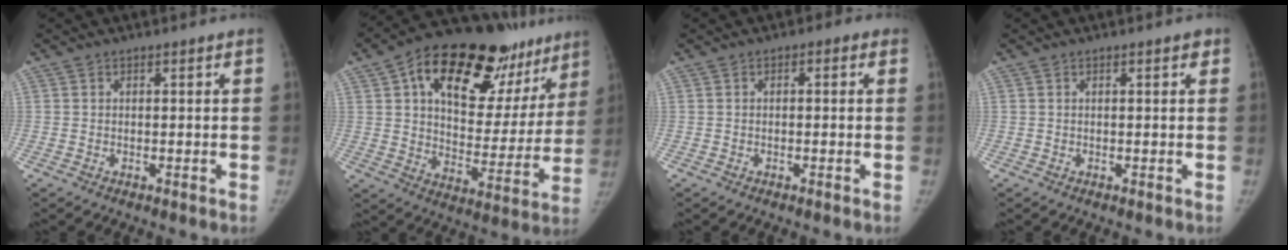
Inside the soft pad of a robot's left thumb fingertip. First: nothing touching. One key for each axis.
{"total": 29.3, "fx": 16.6, "fy": 15.3, "fz": 18.7, "tx": -0.231, "ty": -0.007, "tz": 0.249}
{"total": 1.4, "fx": 0.2, "fy": 1.1, "fz": 1.0, "tx": 0.003, "ty": 0.009, "tz": -0.010}
{"total": 0.9, "fx": 0.5, "fy": 0.4, "fz": 0.7, "tx": -0.007, "ty": 0.000, "tz": 0.004}